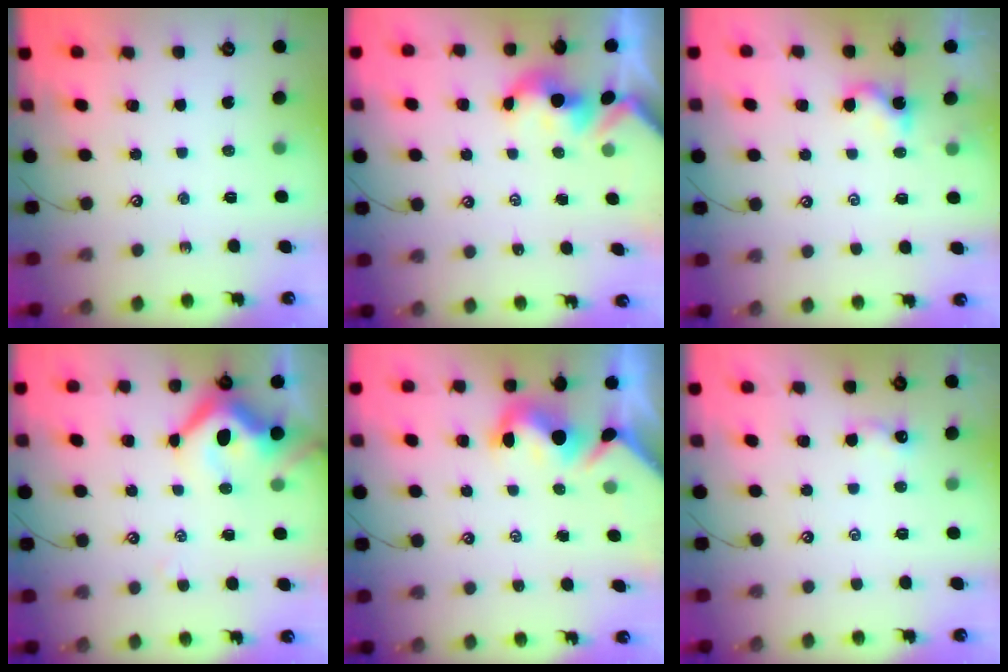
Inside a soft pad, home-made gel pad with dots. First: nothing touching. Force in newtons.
{"total": 1.7, "press": 1.7, "slide": 0.2}
{"total": 1.2, "press": 1.1, "slide": 0.1}
{"total": 9.9, "press": 9.8, "slide": 1.6}
{"total": 3.3, "press": 3.1, "slide": 0.9}
{"total": 1.8, "press": 1.8, "slide": 0.3}